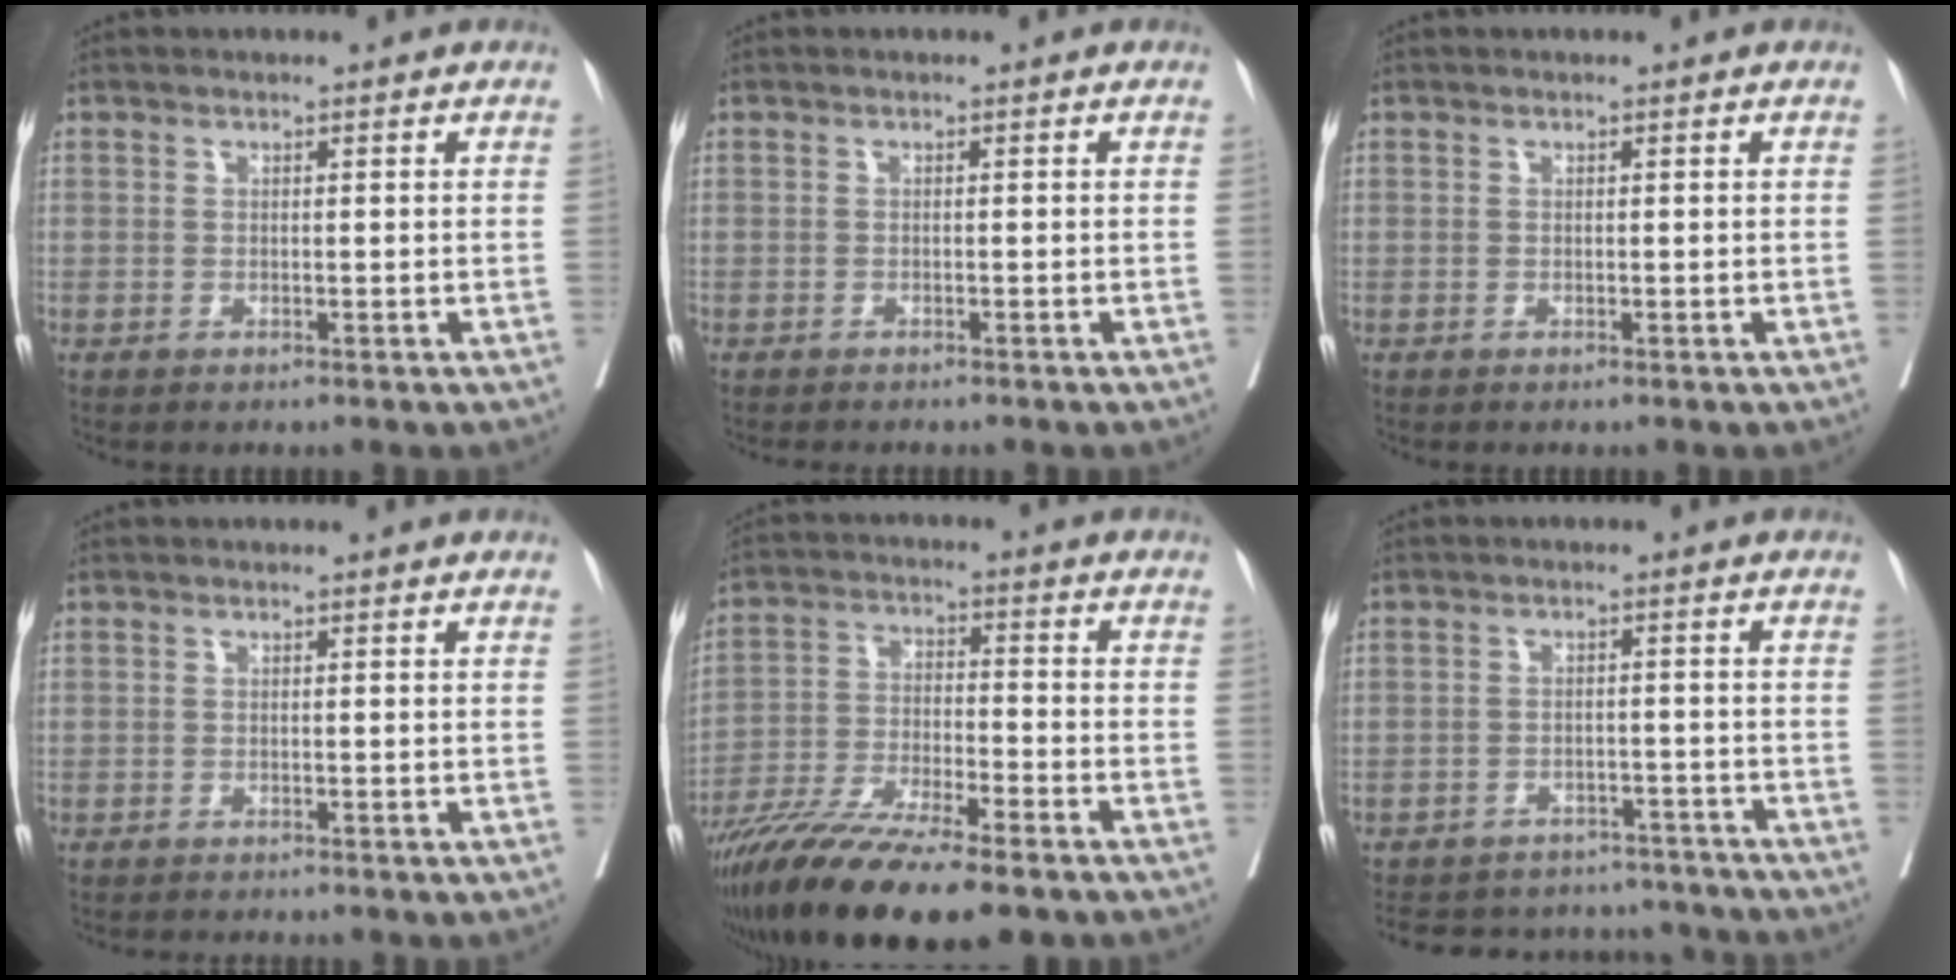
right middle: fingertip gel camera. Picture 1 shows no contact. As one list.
[{"total": 2.7, "force": [-2.5, 0.5, 1.1], "torque": [-0.020, -0.006, -0.031]}, {"total": 0.0}, {"total": 1.9, "force": [-1.8, 0.1, 0.4], "torque": [-0.008, -0.004, -0.025]}, {"total": 16.3, "force": [-12.2, 2.2, 10.6], "torque": [-0.203, -0.039, -0.212]}, {"total": 14.1, "force": [-12.8, 5.2, 2.5], "torque": [-0.045, 0.027, -0.155]}]